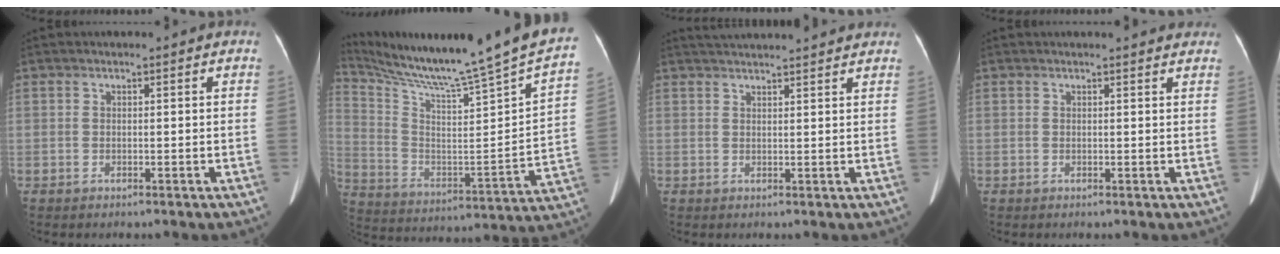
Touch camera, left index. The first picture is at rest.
{"total": 28.4, "force": [24.4, -0.7, 14.5], "torque": [-0.260, -0.096, 0.355]}
{"total": 11.0, "force": [10.3, 0.6, 3.7], "torque": [-0.061, 0.025, 0.134]}
{"total": 5.6, "force": [5.3, 0.9, 1.6], "torque": [-0.016, 0.005, 0.046]}